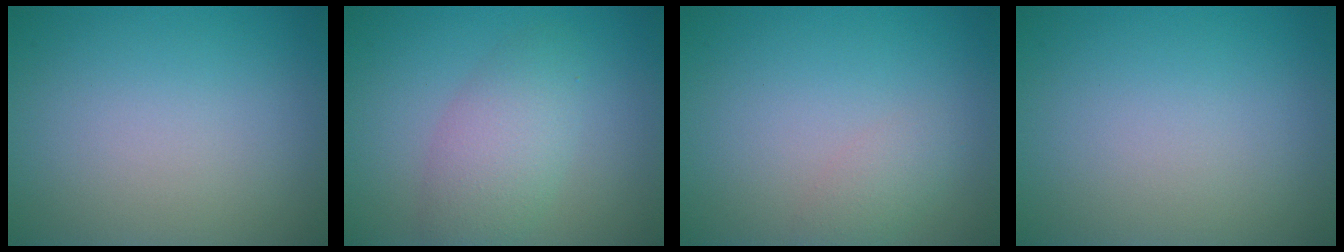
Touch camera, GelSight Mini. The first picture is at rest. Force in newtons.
{"total": 4.0, "press": 4.0, "slide": 0.1}
{"total": 1.5, "press": 1.5, "slide": 0.1}
{"total": 0.0}